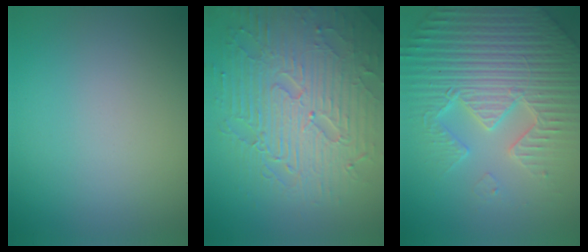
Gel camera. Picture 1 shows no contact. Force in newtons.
{"total": 9.0, "press": 6.4, "slide": 6.3}
{"total": 7.7, "press": 7.5, "slide": 1.9}